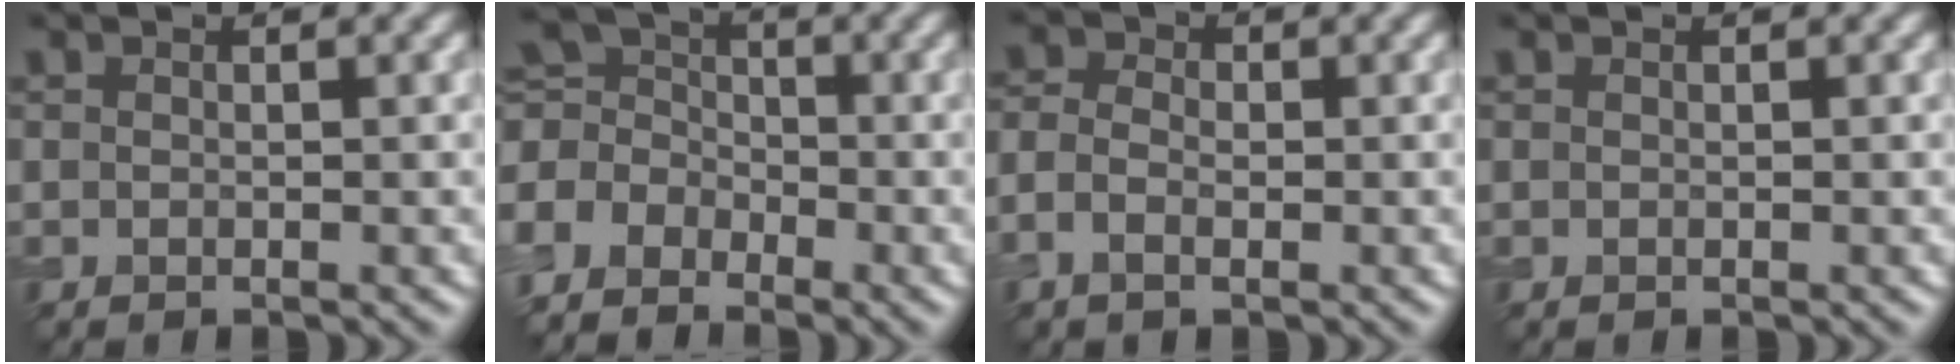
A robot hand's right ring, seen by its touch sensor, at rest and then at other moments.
{"total": 5.1, "force": [-2.7, 3.6, 2.3], "torque": [-0.050, 0.004, -0.058]}
{"total": 2.8, "force": [-1.0, 1.9, 1.8], "torque": [-0.030, 0.002, -0.025]}
{"total": 0.0}